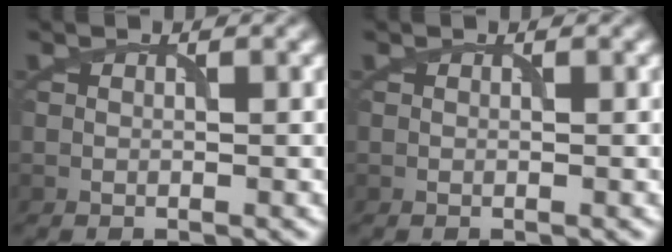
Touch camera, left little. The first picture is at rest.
{"total": 0.0}